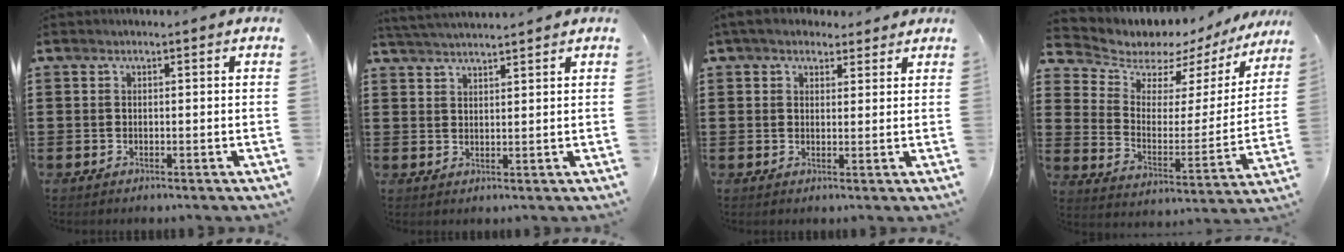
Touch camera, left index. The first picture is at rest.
{"total": 2.7, "force": [2.7, -0.4, 0.3], "torque": [-0.015, -0.006, 0.050]}
{"total": 4.0, "force": [3.4, 1.9, 1.2], "torque": [-0.034, 0.000, 0.063]}
{"total": 5.5, "force": [4.8, 2.4, 0.8], "torque": [-0.045, -0.045, 0.078]}